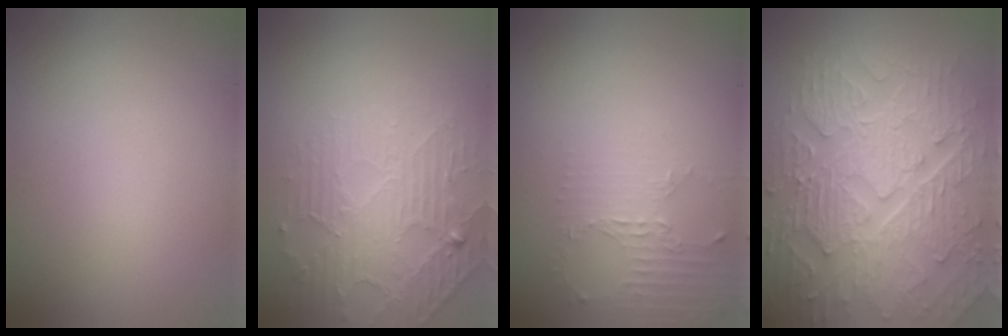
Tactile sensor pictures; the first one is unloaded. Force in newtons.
{"total": 4.5, "press": 3.3, "slide": 3.1}
{"total": 2.3, "press": 1.6, "slide": 1.6}
{"total": 10.5, "press": 7.0, "slide": 7.8}